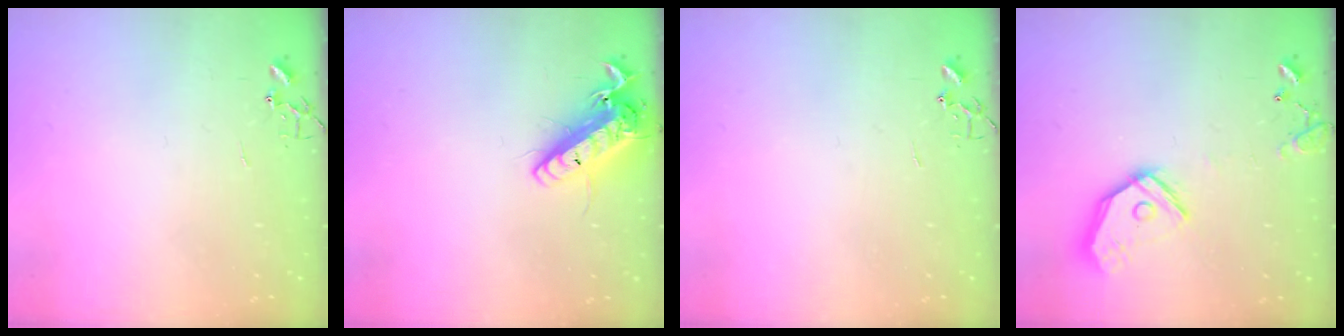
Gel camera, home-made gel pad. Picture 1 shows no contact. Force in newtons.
{"total": 15.1, "press": 14.8, "slide": 3.3}
{"total": 0.0}
{"total": 15.9, "press": 15.7, "slide": 2.6}